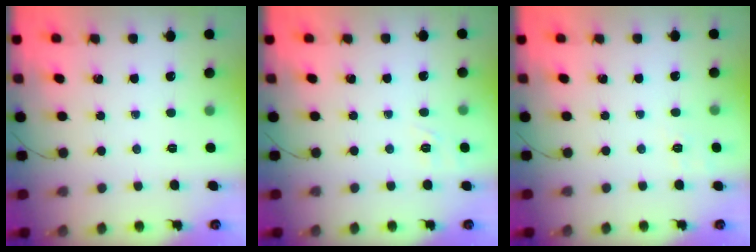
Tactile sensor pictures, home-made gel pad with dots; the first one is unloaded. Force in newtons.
{"total": 1.6, "press": 0.2, "slide": 1.6}
{"total": 6.5, "press": 6.3, "slide": 1.7}